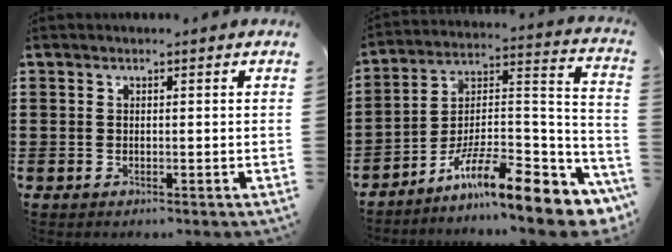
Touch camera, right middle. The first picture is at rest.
{"total": 12.4, "force": [-9.0, 2.2, 8.3], "torque": [-0.131, 0.012, -0.166]}